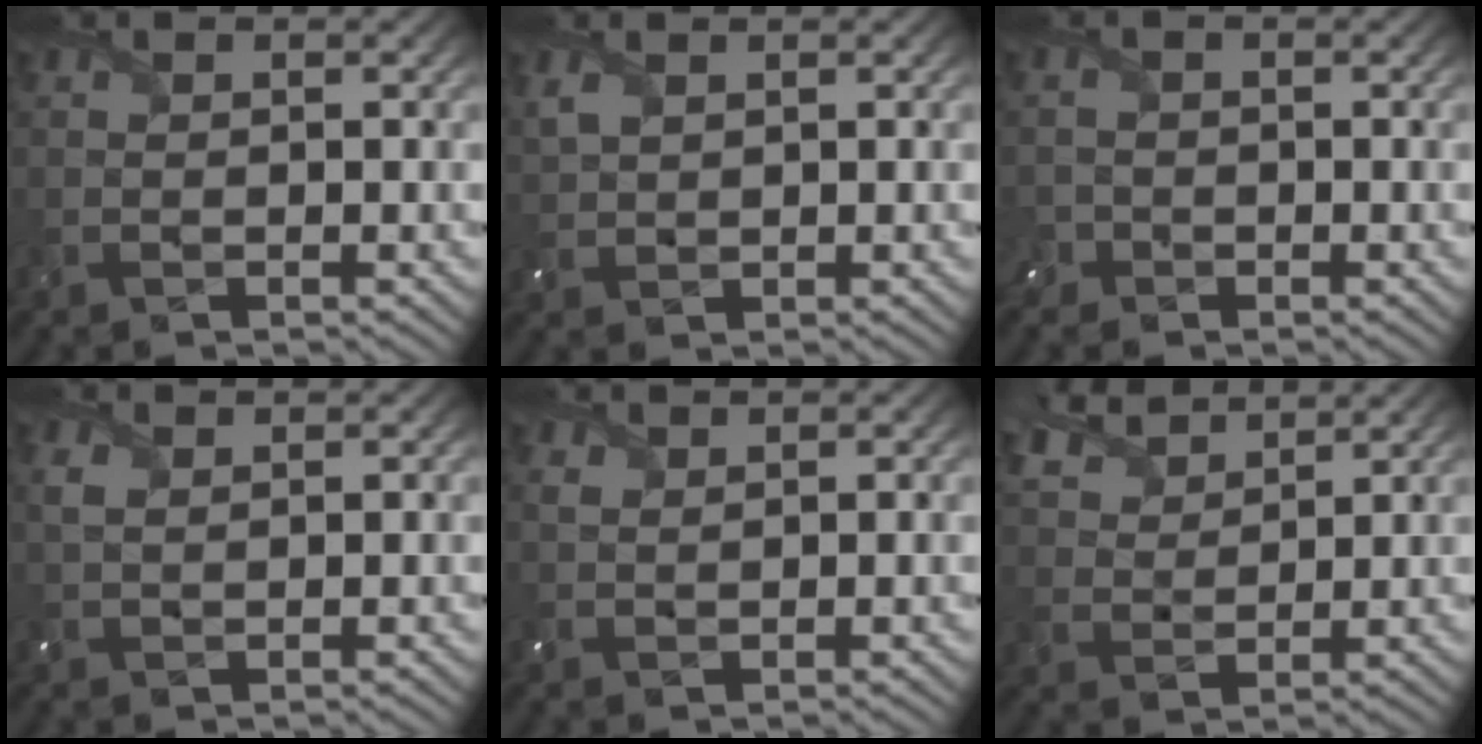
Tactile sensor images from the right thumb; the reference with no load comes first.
{"total": 2.3, "force": [1.3, 1.2, 1.5], "torque": [-0.048, 0.002, 0.032]}
{"total": 2.1, "force": [-1.5, 1.5, 0.4], "torque": [-0.016, -0.008, -0.039]}
{"total": 2.0, "force": [1.1, 1.1, 1.2], "torque": [-0.040, 0.002, 0.023]}
{"total": 1.3, "force": [1.0, 0.6, 0.6], "torque": [-0.021, 0.000, 0.024]}
{"total": 6.6, "force": [5.5, 2.6, 2.7], "torque": [-0.077, 0.019, 0.111]}